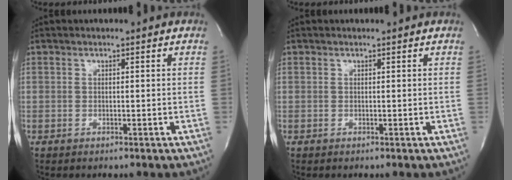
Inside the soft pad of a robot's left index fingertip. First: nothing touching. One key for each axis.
{"total": 0.0}